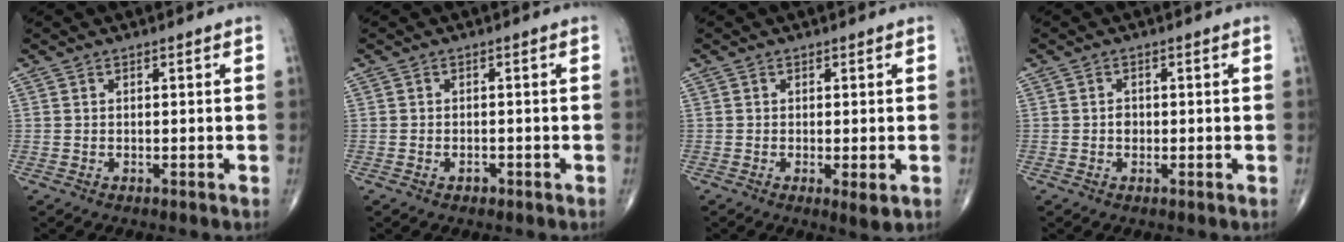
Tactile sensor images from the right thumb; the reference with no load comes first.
{"total": 1.1, "force": [-0.7, 0.7, 0.5], "torque": [-0.005, 0.006, -0.009]}
{"total": 2.8, "force": [-0.7, 0.8, 2.6], "torque": [-0.047, -0.011, -0.012]}
{"total": 1.4, "force": [-0.2, 1.1, 0.7], "torque": [-0.005, 0.004, -0.005]}